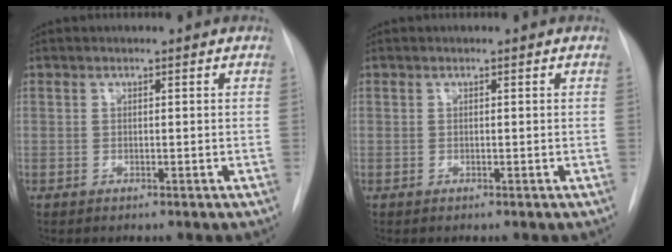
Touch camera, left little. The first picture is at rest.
{"total": 0.0}